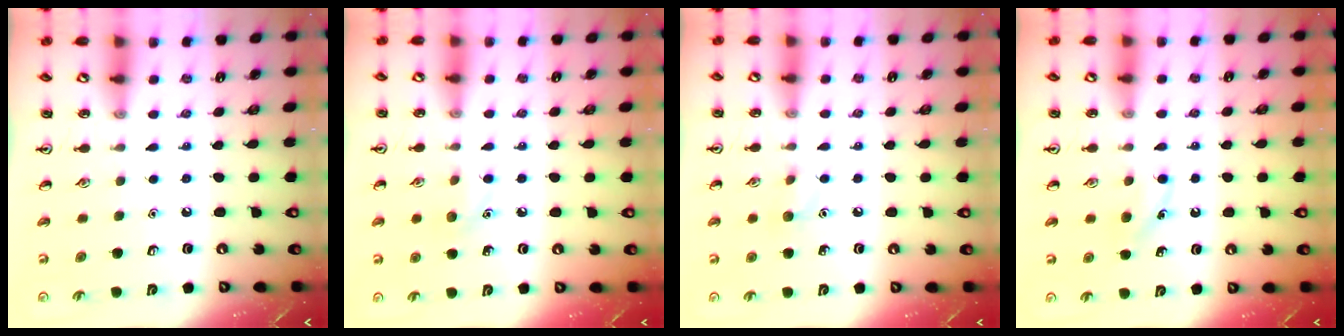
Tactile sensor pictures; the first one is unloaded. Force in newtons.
{"total": 5.5, "press": 5.2, "slide": 1.8}
{"total": 6.3, "press": 6.0, "slide": 1.9}
{"total": 5.5, "press": 5.2, "slide": 1.7}